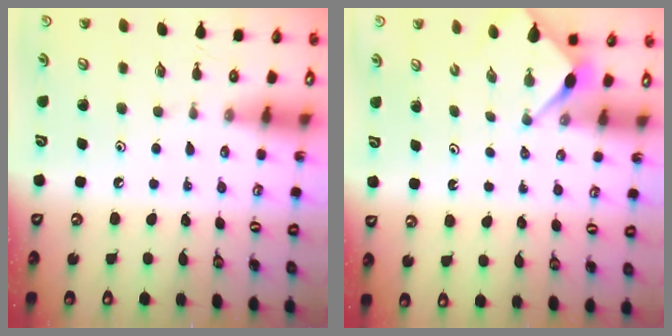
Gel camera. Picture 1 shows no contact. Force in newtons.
{"total": 2.8, "press": 2.8, "slide": 0.3}